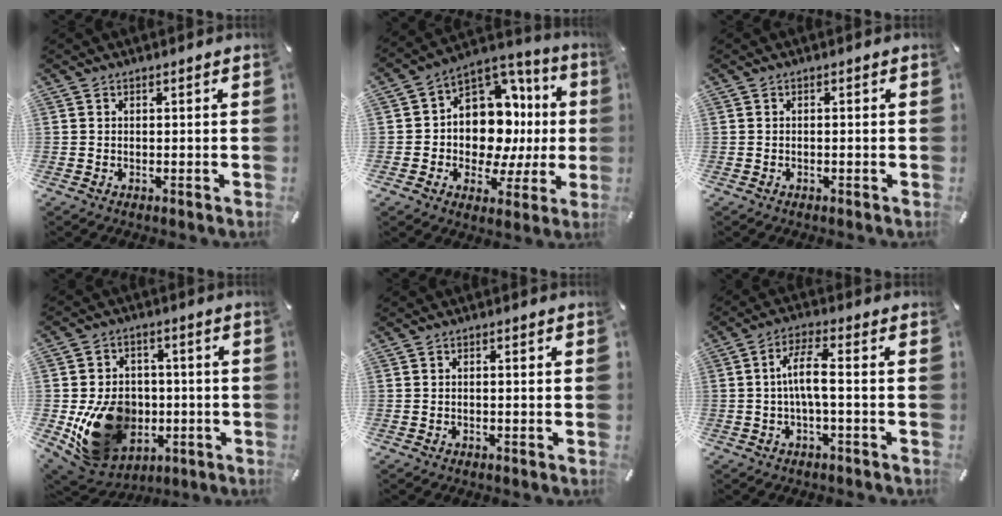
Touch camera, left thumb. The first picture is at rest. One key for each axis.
{"total": 14.2, "fx": 1.8, "fy": 11.3, "fz": 8.5, "tx": -0.114, "ty": -0.039, "tz": 0.036}
{"total": 0.8, "fx": -0.4, "fy": 0.1, "fz": 0.7, "tx": -0.012, "ty": -0.001, "tz": -0.006}
{"total": 17.2, "fx": -3.3, "fy": 14.0, "fz": 9.5, "tx": -0.165, "ty": 0.007, "tz": -0.044}
{"total": 0.9, "fx": -0.1, "fy": 0.2, "fz": 0.9, "tx": -0.018, "ty": 0.000, "tz": -0.003}
{"total": 7.7, "fx": -0.3, "fy": 1.7, "fz": 7.5, "tx": -0.149, "ty": 0.003, "tz": -0.011}